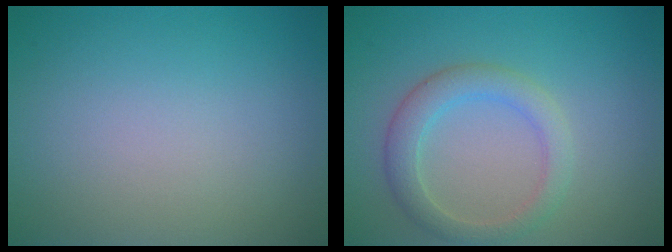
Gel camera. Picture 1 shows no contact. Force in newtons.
{"total": 3.2, "press": 3.2, "slide": 0.1}